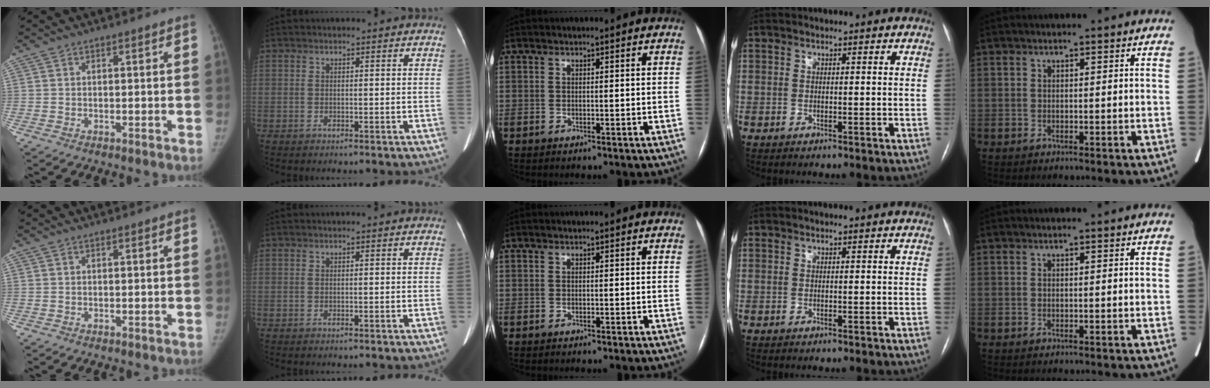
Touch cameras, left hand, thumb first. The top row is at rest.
{}